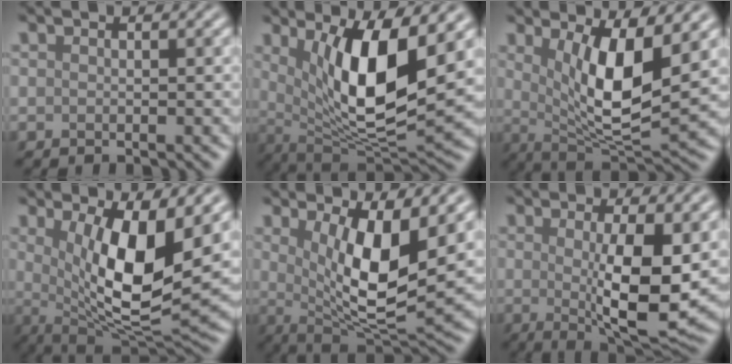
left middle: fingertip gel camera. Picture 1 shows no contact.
{"total": 9.5, "force": [2.5, 3.0, 8.7], "torque": [-0.142, -0.022, 0.051]}
{"total": 7.7, "force": [2.0, 2.3, 7.0], "torque": [-0.122, -0.020, 0.040]}
{"total": 10.3, "force": [2.0, 3.4, 9.5], "torque": [-0.154, -0.020, 0.039]}
{"total": 8.7, "force": [2.0, 2.9, 8.0], "torque": [-0.135, -0.023, 0.041]}
{"total": 7.7, "force": [0.2, 1.9, 7.4], "torque": [-0.115, -0.015, 0.012]}